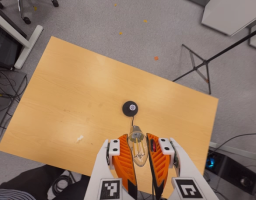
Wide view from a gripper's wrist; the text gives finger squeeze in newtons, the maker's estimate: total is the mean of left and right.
{"total": 20.8, "left": 25.2, "right": 16.3}